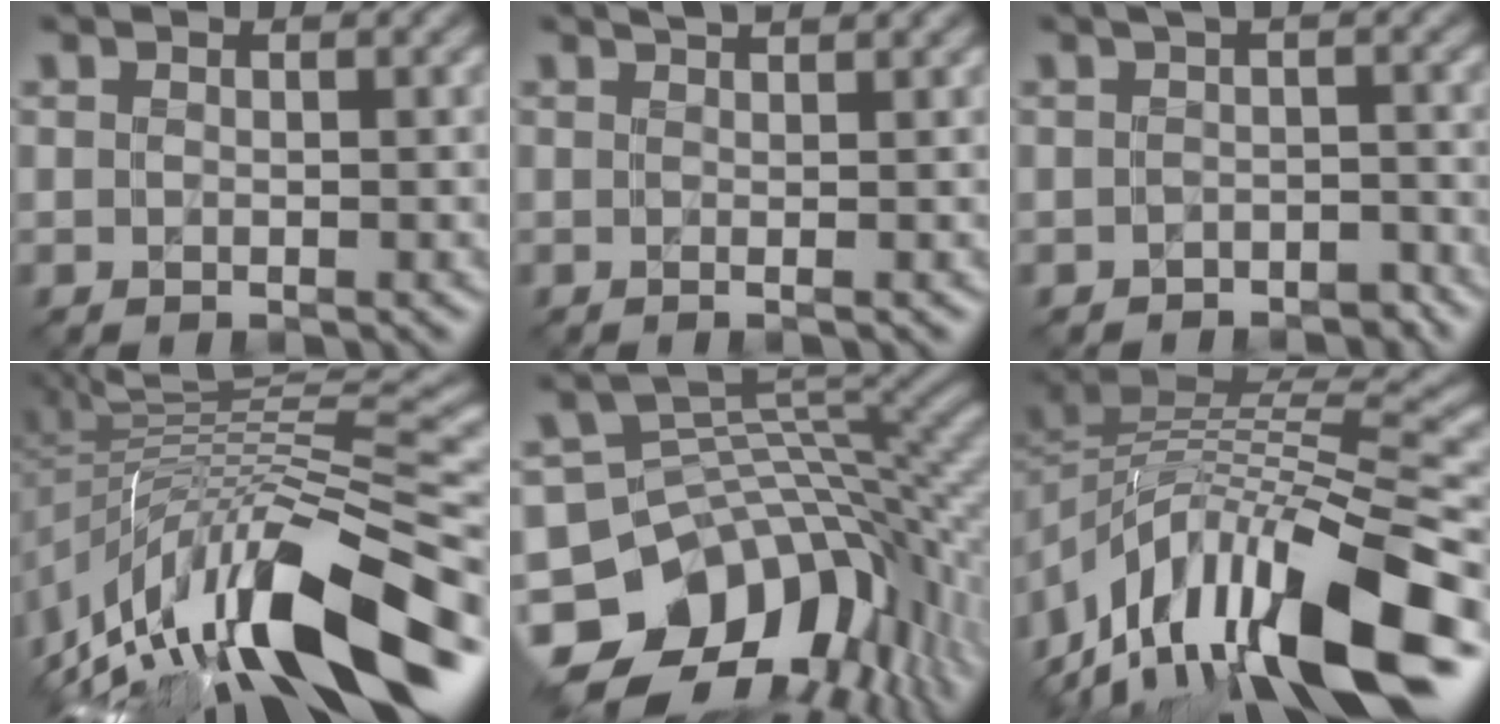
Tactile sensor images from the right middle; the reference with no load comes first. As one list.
[{"total": 3.2, "force": [1.7, 1.1, 2.6], "torque": [-0.017, 0.006, -0.012]}, {"total": 2.1, "force": [-1.6, 0.8, 1.3], "torque": [-0.014, -0.003, -0.025]}, {"total": 14.6, "force": [-6.0, 4.6, 12.5], "torque": [-0.226, 0.023, -0.109]}, {"total": 14.1, "force": [-6.2, 9.6, 8.2], "torque": [-0.173, -0.005, -0.099]}, {"total": 14.8, "force": [-7.3, 5.9, 11.5], "torque": [-0.206, 0.020, -0.132]}]